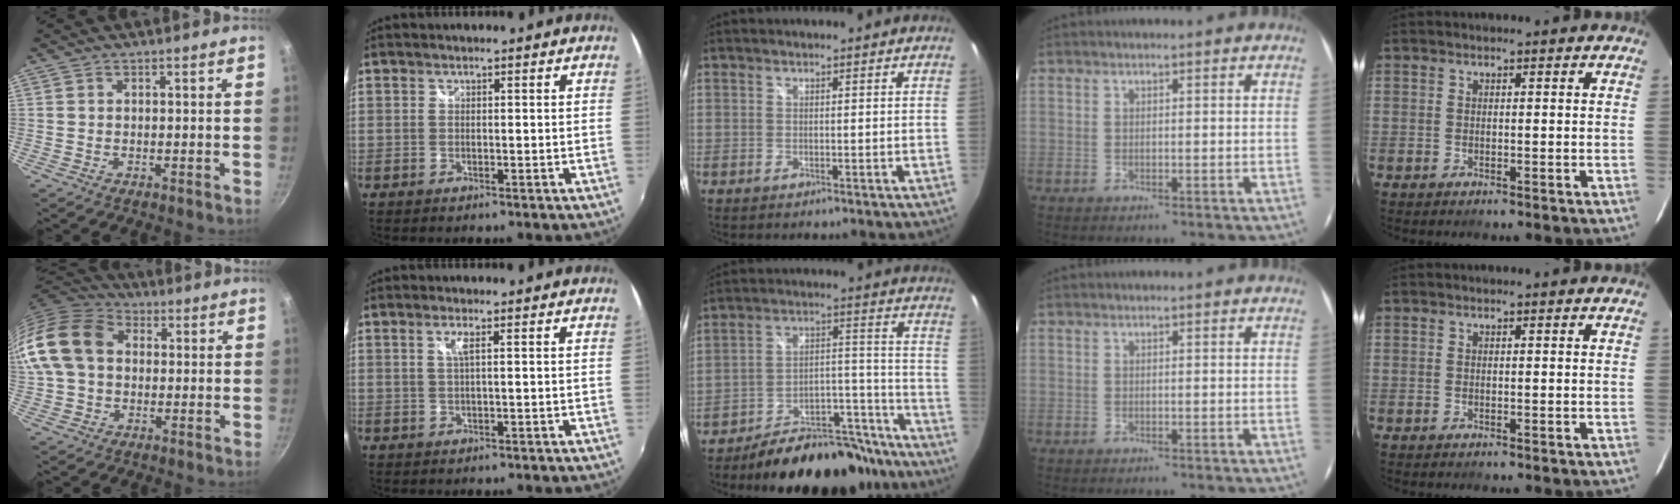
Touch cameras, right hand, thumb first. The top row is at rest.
{"thumb": {"total": 14.9, "force": [1.4, 11.3, 9.6], "torque": [-0.167, 0.033, 0.010]}, "index": {"total": 1.7, "force": [0.4, -0.3, 1.6], "torque": [-0.031, -0.001, 0.007]}, "middle": {"total": 20.0, "force": [-16.9, 7.6, 7.5], "torque": [-0.106, 0.041, -0.222]}}